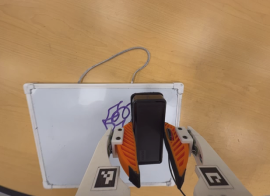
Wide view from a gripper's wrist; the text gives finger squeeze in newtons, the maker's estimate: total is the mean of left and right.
{"total": 5.8, "left": 5.3, "right": 6.4}